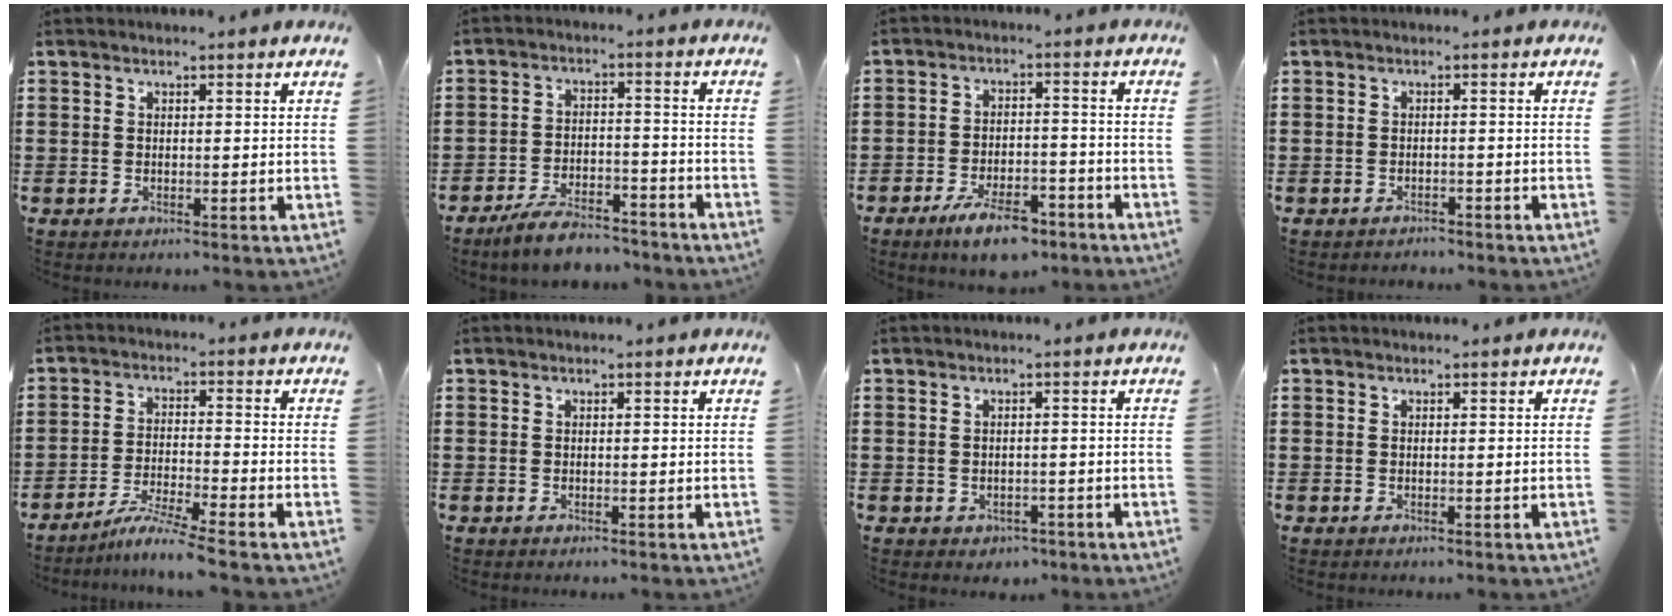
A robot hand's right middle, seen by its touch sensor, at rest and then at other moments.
{"total": 6.3, "force": [-5.9, 1.1, 2.1], "torque": [-0.042, 0.007, -0.113]}
{"total": 6.9, "force": [-5.1, 2.1, 4.0], "torque": [-0.081, 0.006, -0.096]}
{"total": 1.3, "force": [-1.3, 0.2, -0.2], "torque": [-0.001, 0.000, -0.028]}
{"total": 5.4, "force": [-4.7, -0.7, 2.5], "torque": [-0.053, -0.020, -0.090]}
{"total": 0.0}
{"total": 0.7, "force": [-0.5, 0.5, 0.0], "torque": [-0.004, -0.001, -0.012]}
{"total": 0.0}